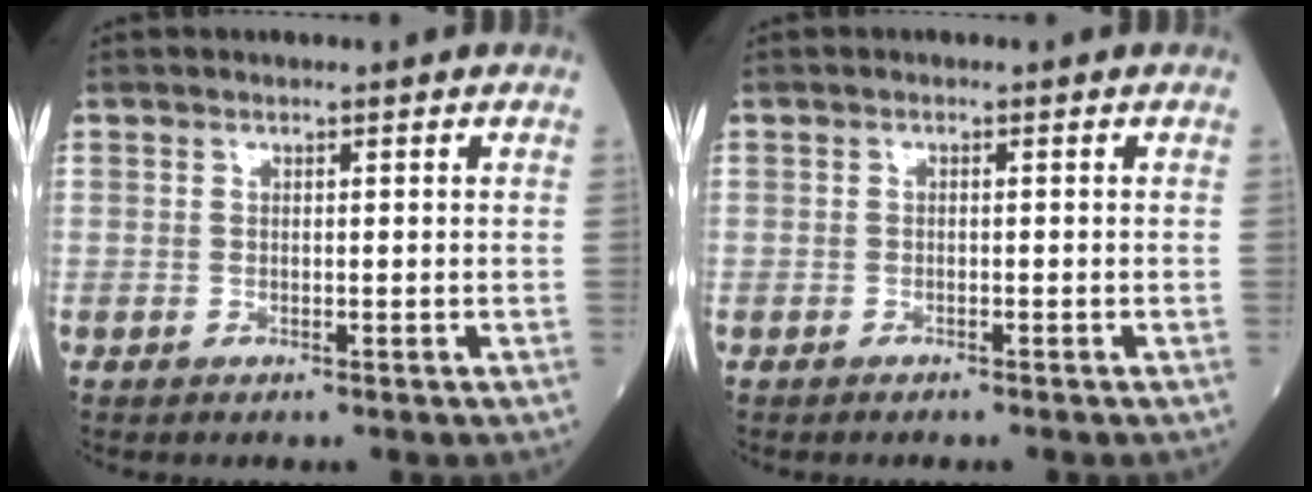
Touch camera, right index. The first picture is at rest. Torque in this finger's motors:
{"motor_torque": [-0.12, -0.02, 0.04, -0.01]}